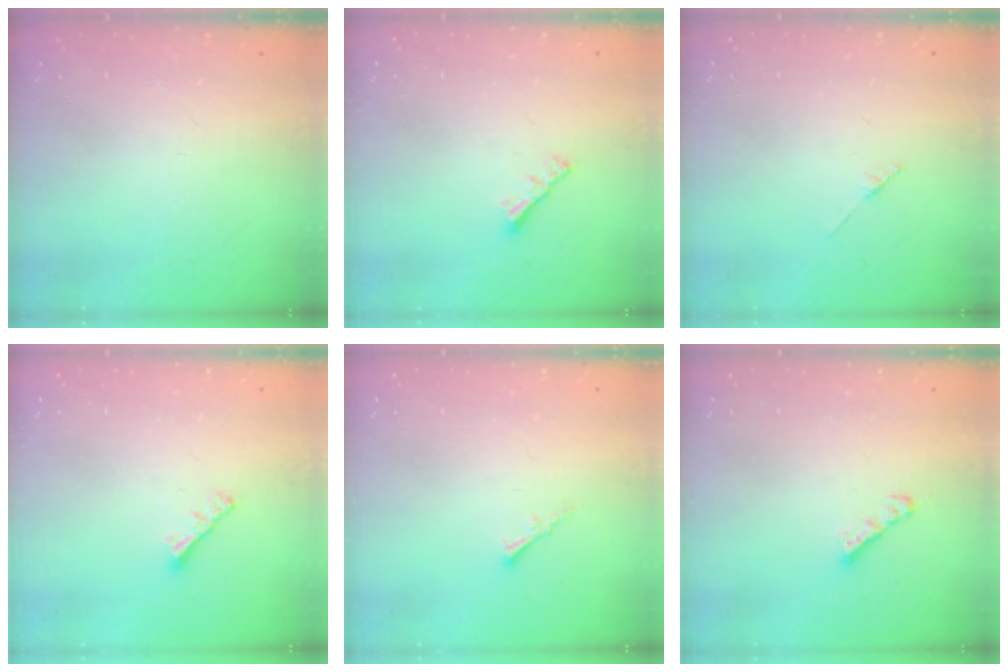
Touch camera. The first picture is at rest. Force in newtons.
{"total": 2.2, "press": 2.1, "slide": 0.6}
{"total": 1.7, "press": 1.6, "slide": 0.2}
{"total": 2.2, "press": 2.1, "slide": 0.6}
{"total": 1.5, "press": 1.5, "slide": 0.4}
{"total": 2.3, "press": 2.3, "slide": 0.4}